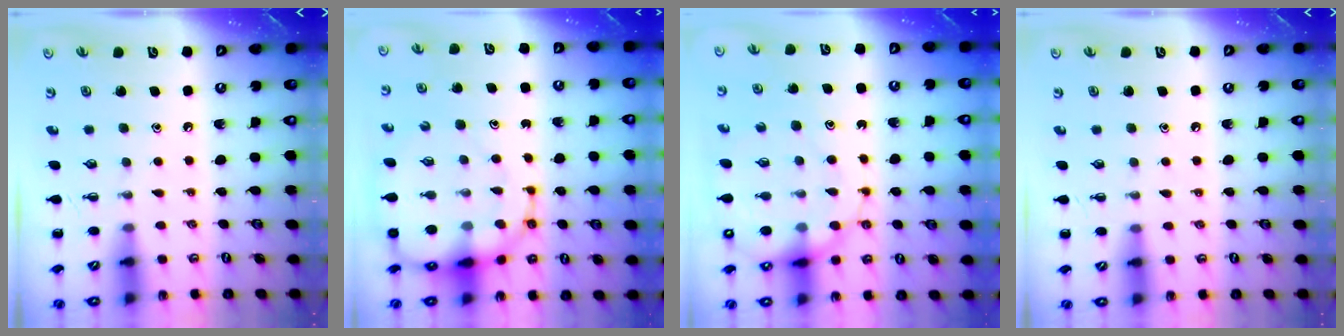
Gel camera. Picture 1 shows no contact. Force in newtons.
{"total": 15.5, "press": 15.0, "slide": 3.8}
{"total": 15.1, "press": 14.9, "slide": 2.3}
{"total": 6.3, "press": 6.0, "slide": 2.0}